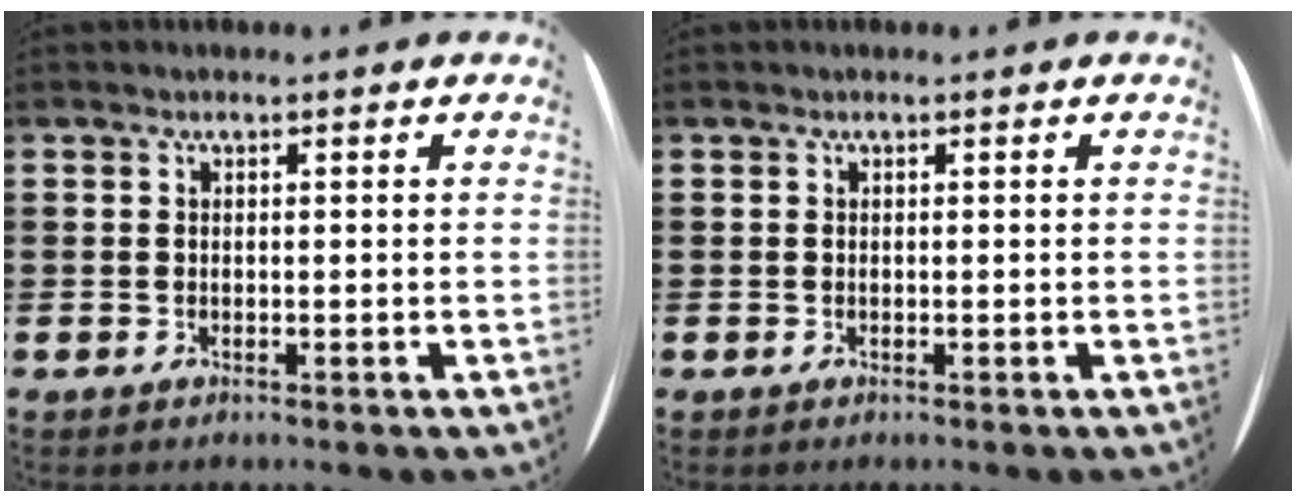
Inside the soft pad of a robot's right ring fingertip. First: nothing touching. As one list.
[{"total": 0.0}]